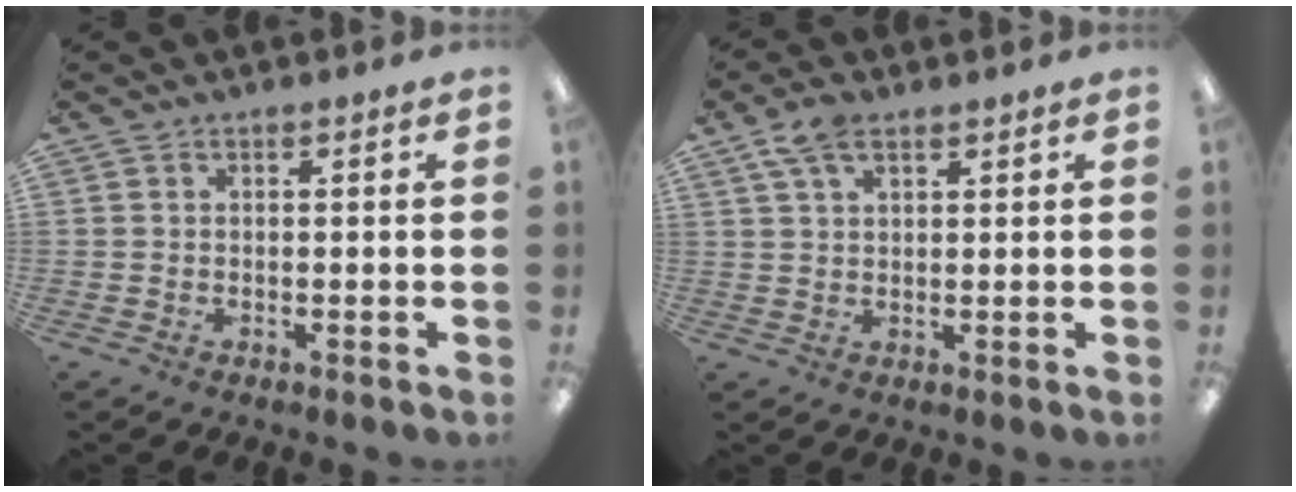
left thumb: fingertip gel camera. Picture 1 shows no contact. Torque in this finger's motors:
{"motor_torque": [-0.28, -0.17, -0.30, 0.25, 0.04]}